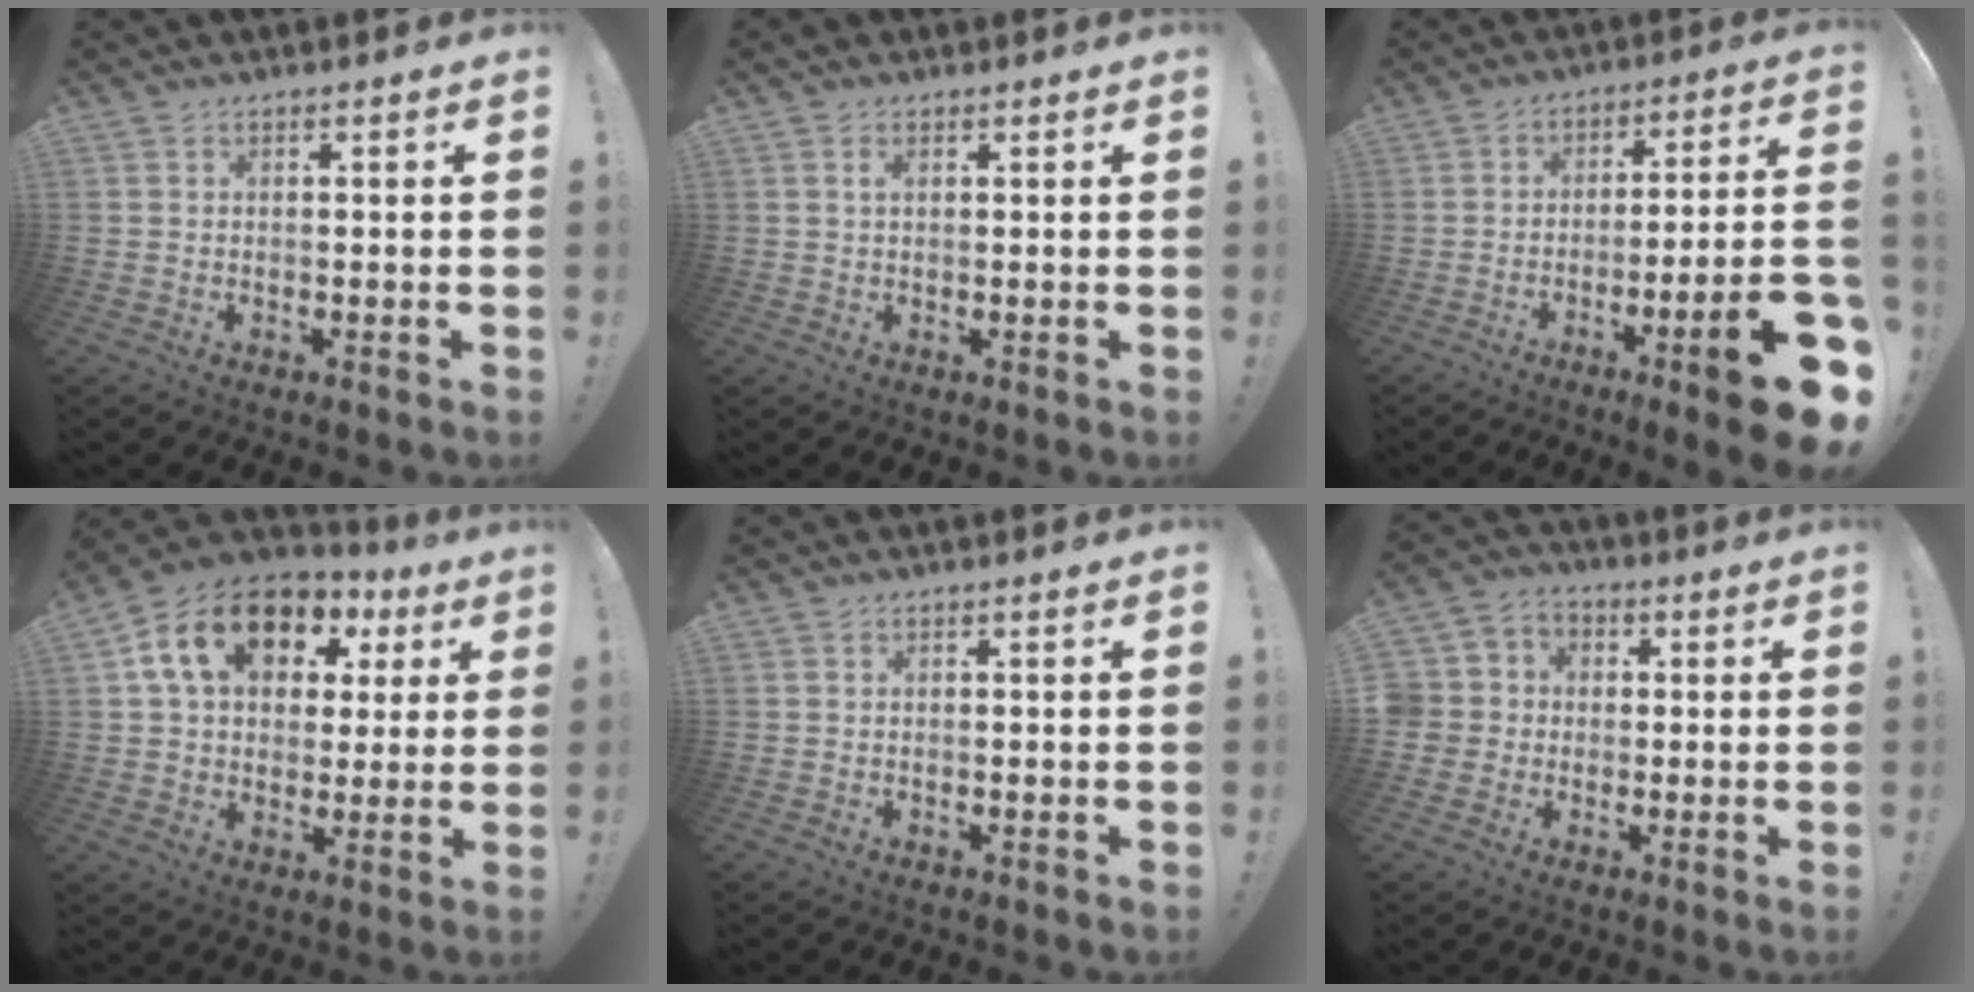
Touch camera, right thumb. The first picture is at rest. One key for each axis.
{"total": 1.6, "fx": 0.8, "fy": 0.8, "fz": 1.1, "tx": -0.011, "ty": -0.003, "tz": 0.013}
{"total": 16.0, "fx": -7.8, "fy": 1.8, "fz": 13.9, "tx": -0.193, "ty": 0.032, "tz": -0.117}
{"total": 18.0, "fx": 7.2, "fy": 12.5, "fz": 10.8, "tx": -0.178, "ty": -0.008, "tz": 0.135}
{"total": 0.0}
{"total": 6.8, "fx": -1.0, "fy": 6.4, "fz": 2.0, "tx": -0.038, "ty": 0.013, "tz": -0.017}